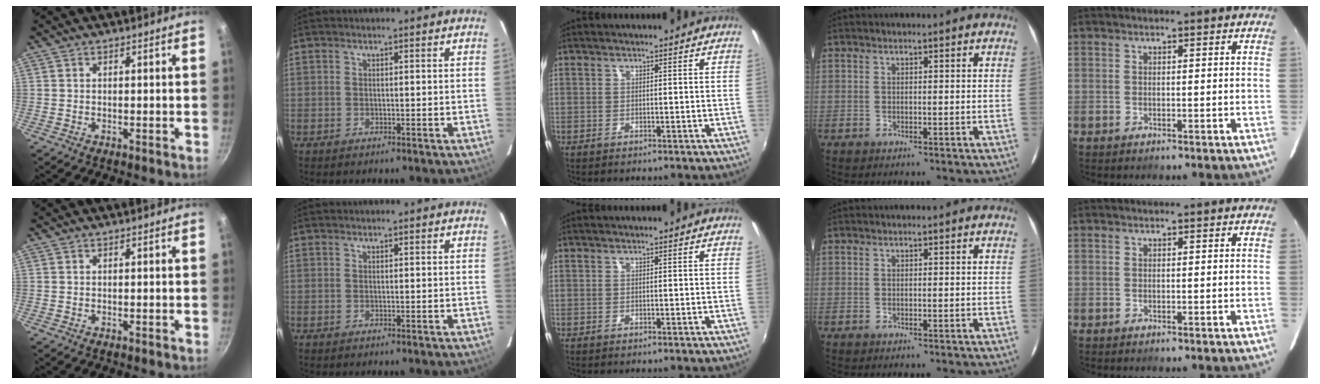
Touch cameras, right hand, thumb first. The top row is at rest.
{}